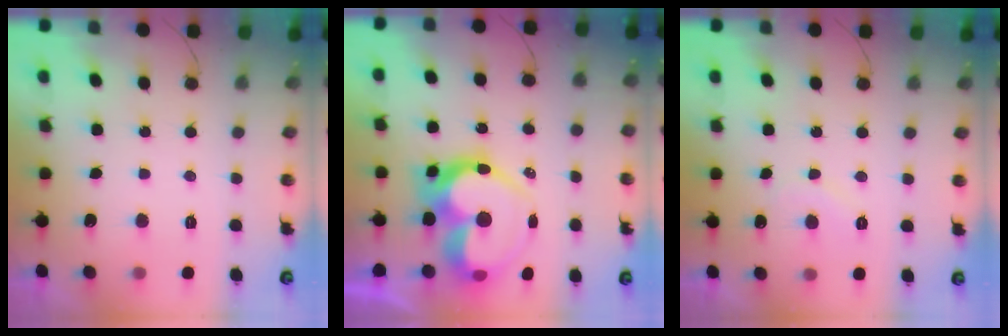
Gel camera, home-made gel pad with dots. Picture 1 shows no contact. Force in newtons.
{"total": 18.8, "press": 18.7, "slide": 1.8}
{"total": 6.0, "press": 6.0, "slide": 0.5}